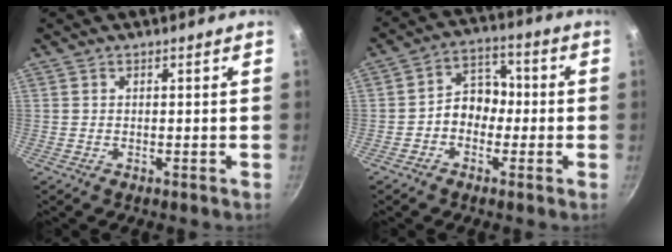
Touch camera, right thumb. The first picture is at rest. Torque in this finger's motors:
{"motor_torque": [0.88, 0.66, 0.86, -0.41, 0.01]}